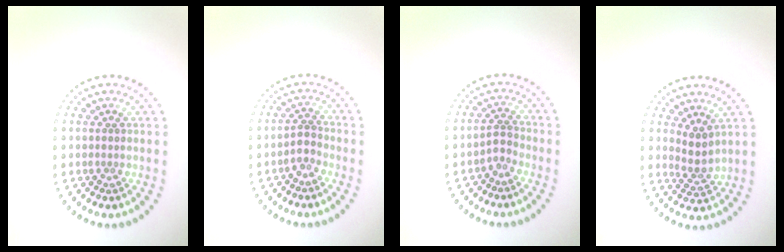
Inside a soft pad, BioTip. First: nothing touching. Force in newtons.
{"total": 1.6, "press": 1.2, "slide": 1.1}
{"total": 1.4, "press": 0.9, "slide": 1.0}
{"total": 2.2, "press": 1.7, "slide": 1.4}